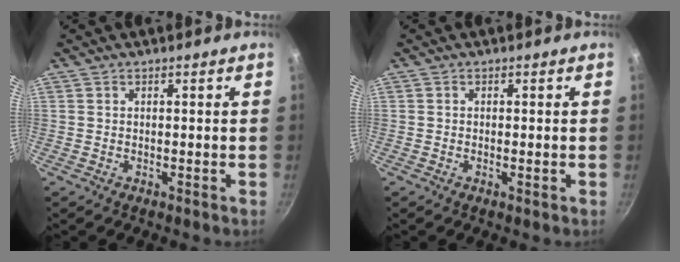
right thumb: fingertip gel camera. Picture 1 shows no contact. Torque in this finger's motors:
{"motor_torque": [-0.40, 0.14, -0.24, -0.04, 0.03]}